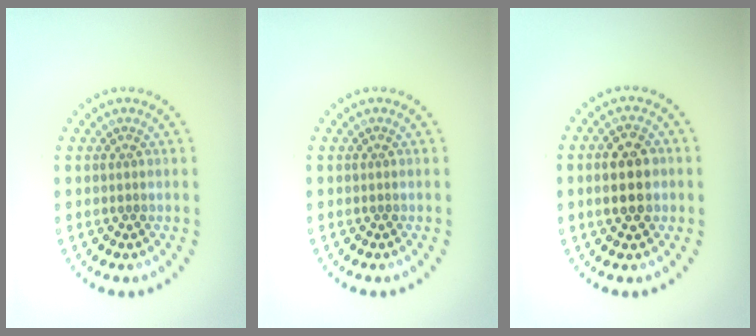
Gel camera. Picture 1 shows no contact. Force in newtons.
{"total": 0.0}
{"total": 4.4, "press": 4.3, "slide": 0.5}